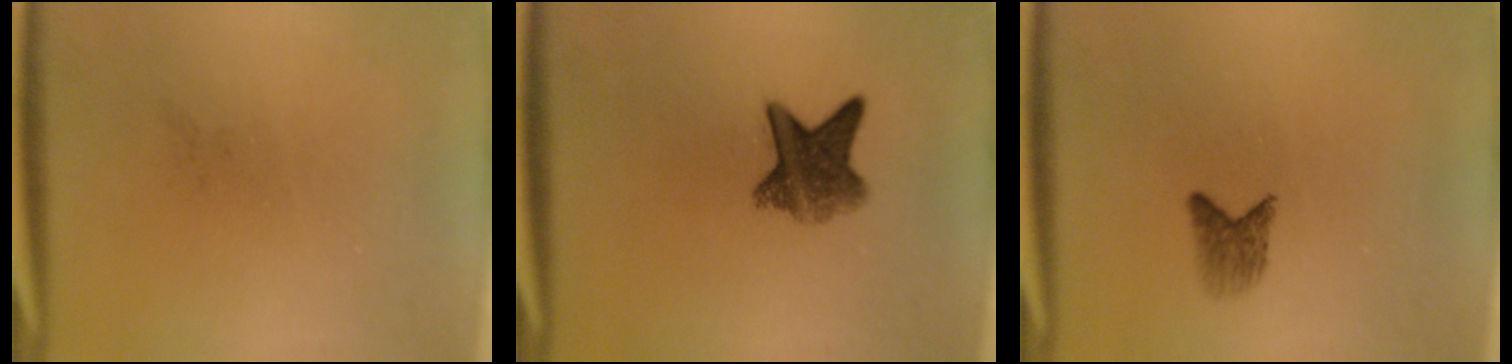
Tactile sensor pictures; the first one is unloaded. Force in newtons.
{"total": 7.0}
{"total": 2.3}